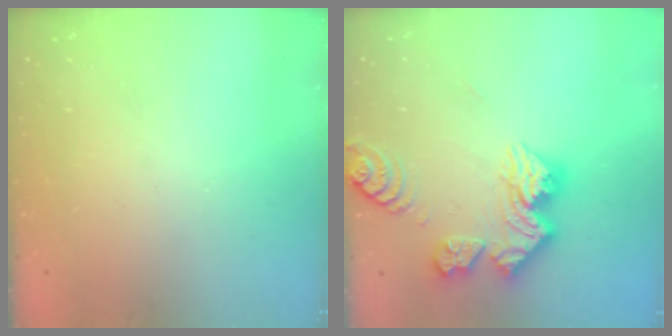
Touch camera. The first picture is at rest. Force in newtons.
{"total": 13.9, "press": 13.9, "slide": 1.3}